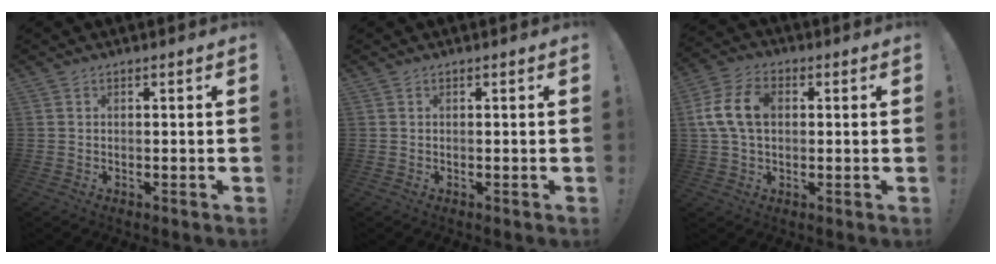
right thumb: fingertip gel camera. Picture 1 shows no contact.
{"total": 0.0}
{"total": 11.5, "force": [1.5, 7.6, 8.5], "torque": [-0.167, 0.008, 0.029]}